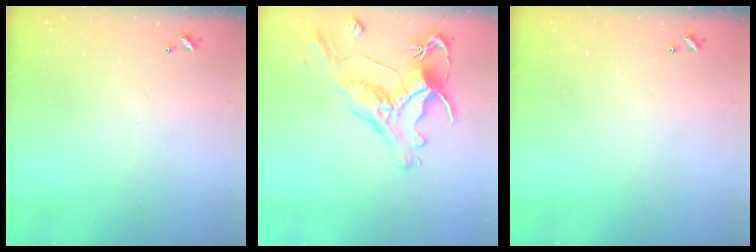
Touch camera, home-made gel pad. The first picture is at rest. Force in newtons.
{"total": 1.5, "press": 0.7, "slide": 1.3}
{"total": 0.0}